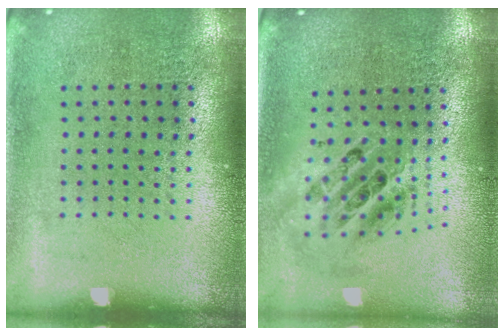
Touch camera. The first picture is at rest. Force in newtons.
{"total": 2.0, "press": 1.5, "slide": 1.3}